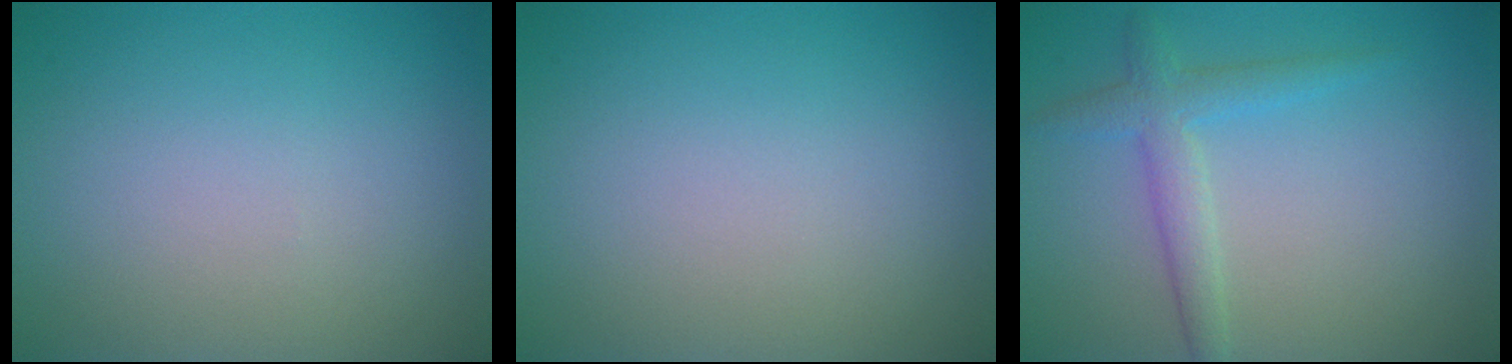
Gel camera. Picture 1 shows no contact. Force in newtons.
{"total": 0.0}
{"total": 2.8, "press": 2.8, "slide": 0.1}